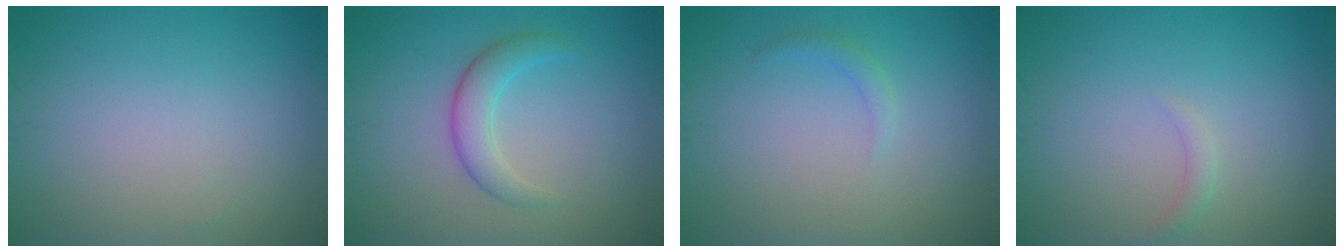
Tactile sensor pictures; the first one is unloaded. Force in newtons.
{"total": 2.8, "press": 2.8, "slide": 0.1}
{"total": 1.0, "press": 1.0, "slide": 0.1}
{"total": 0.9, "press": 0.9, "slide": 0.1}